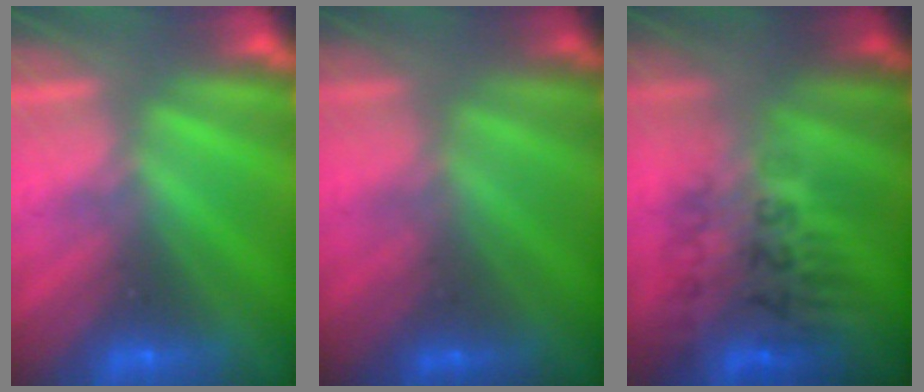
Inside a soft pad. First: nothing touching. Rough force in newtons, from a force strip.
{"total": 1.2}
{"total": 2.9}